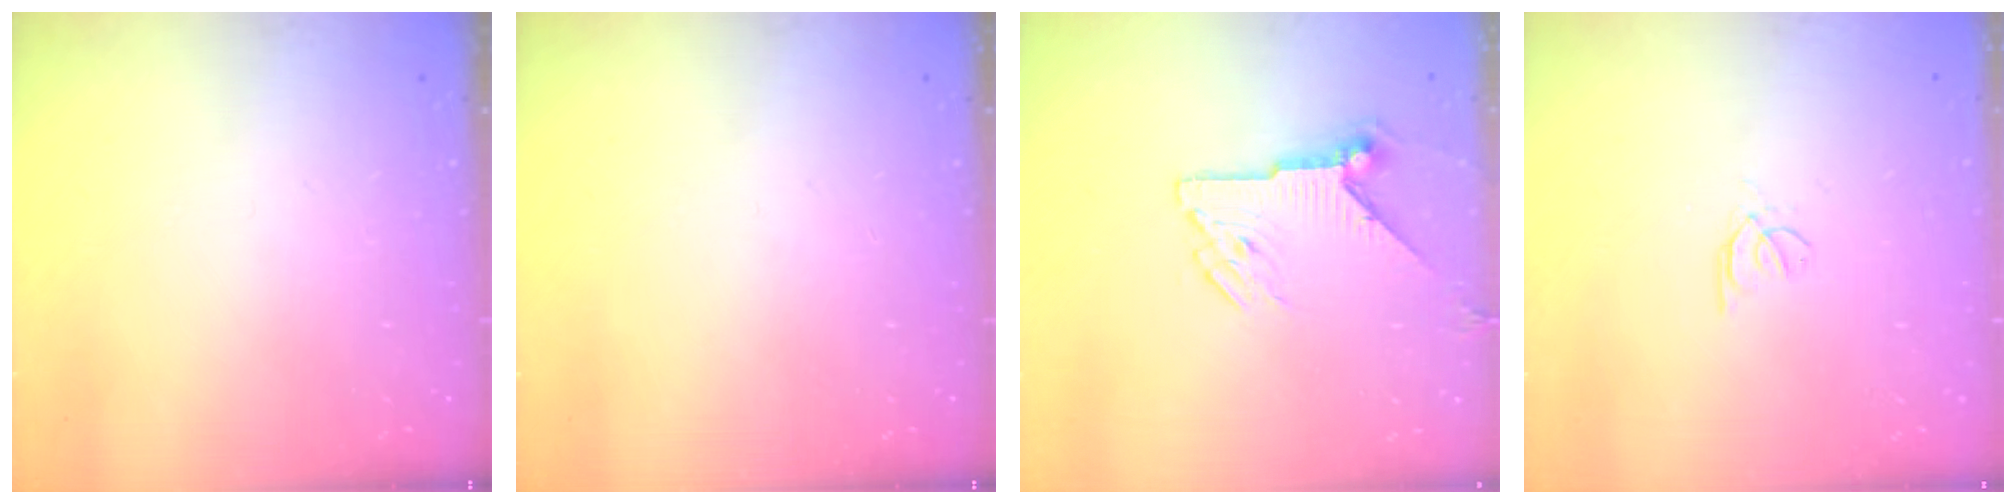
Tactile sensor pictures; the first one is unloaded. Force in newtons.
{"total": 0.0}
{"total": 9.5, "press": 9.5, "slide": 0.5}
{"total": 0.6, "press": 0.4, "slide": 0.3}